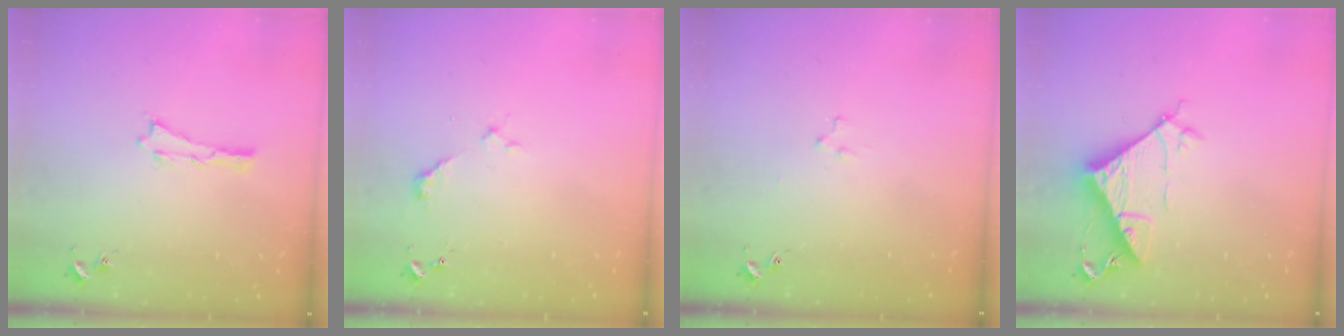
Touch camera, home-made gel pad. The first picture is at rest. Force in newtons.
{"total": 2.3, "press": 2.3, "slide": 0.1}
{"total": 2.2, "press": 2.2, "slide": 0.2}
{"total": 7.7, "press": 7.7, "slide": 0.8}